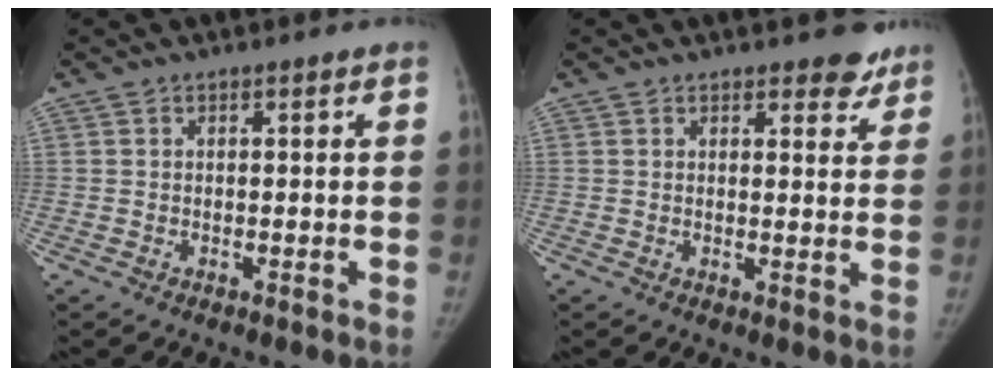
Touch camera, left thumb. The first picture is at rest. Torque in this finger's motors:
{"motor_torque": [2.29, 0.90, 0.95, -0.78, -0.02]}